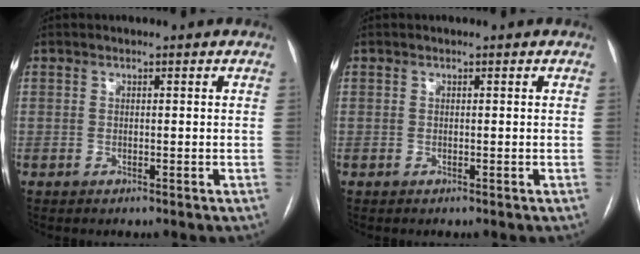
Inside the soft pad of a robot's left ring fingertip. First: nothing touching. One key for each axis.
{"total": 0.0}